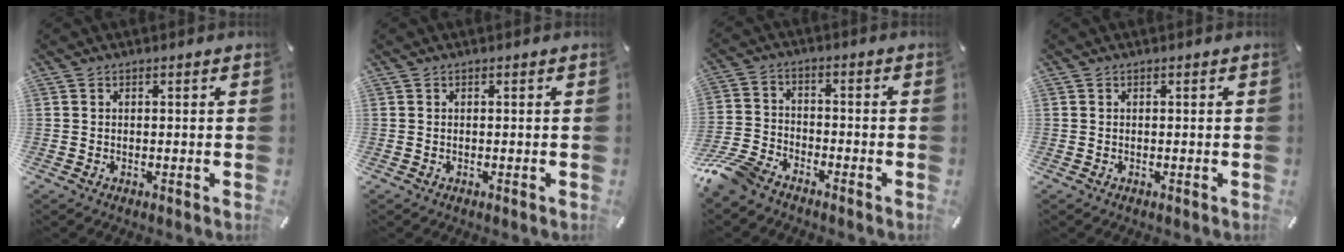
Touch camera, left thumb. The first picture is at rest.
{"total": 0.0}
{"total": 8.6, "force": [-7.2, 3.5, 3.3], "torque": [-0.089, 0.024, -0.145]}
{"total": 0.0}